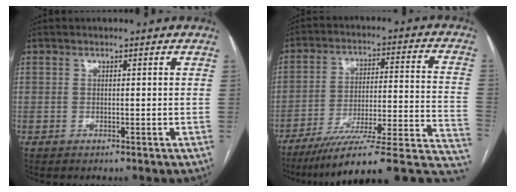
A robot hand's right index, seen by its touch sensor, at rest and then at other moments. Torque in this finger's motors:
{"motor_torque": [1.00, -1.14, 0.59, 0.18]}